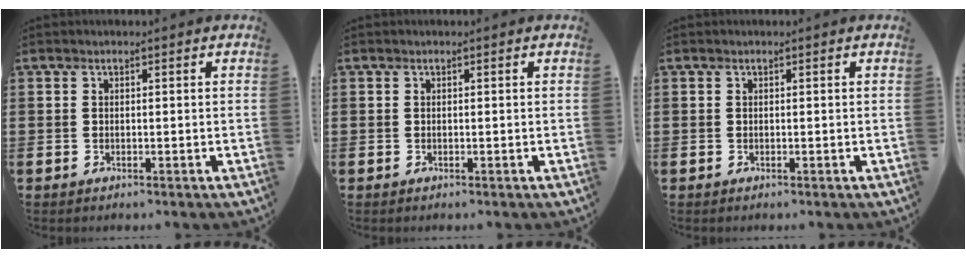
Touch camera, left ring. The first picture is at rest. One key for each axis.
{"total": 0.0}
{"total": 0.0}